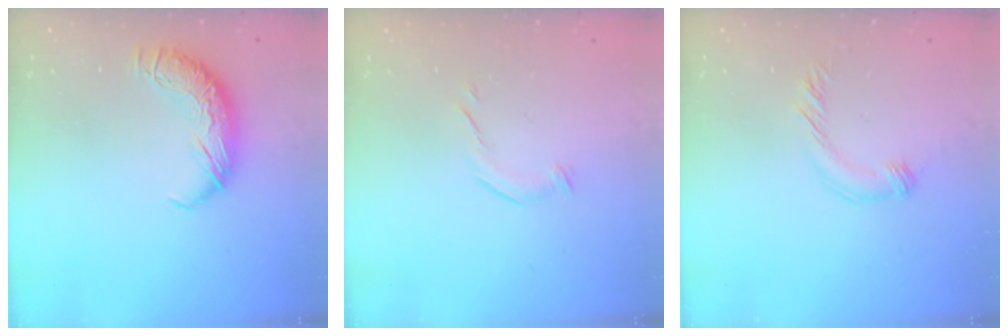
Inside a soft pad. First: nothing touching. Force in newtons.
{"total": 4.6, "press": 4.4, "slide": 1.1}
{"total": 3.3, "press": 3.2, "slide": 0.7}